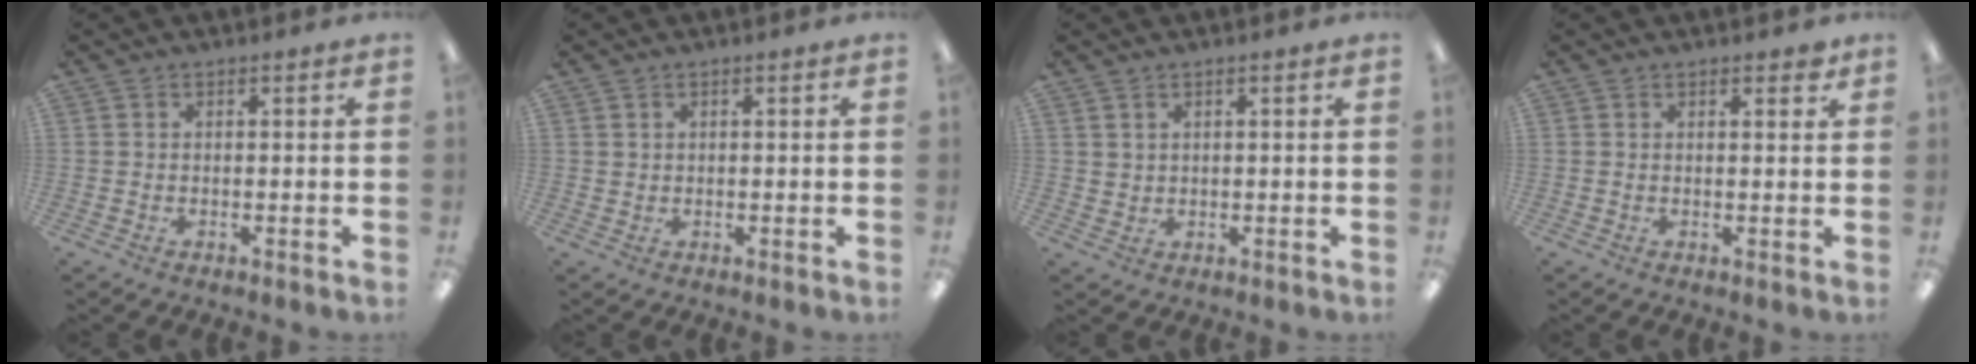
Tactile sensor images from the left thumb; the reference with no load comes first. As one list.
[{"total": 0.9, "force": [0.5, 0.8, -0.2], "torque": [0.003, 0.002, 0.009]}, {"total": 1.9, "force": [1.2, 1.5, 0.0], "torque": [-0.002, 0.000, 0.023]}, {"total": 1.5, "force": [1.2, 0.6, 0.6], "torque": [0.004, -0.006, 0.019]}]